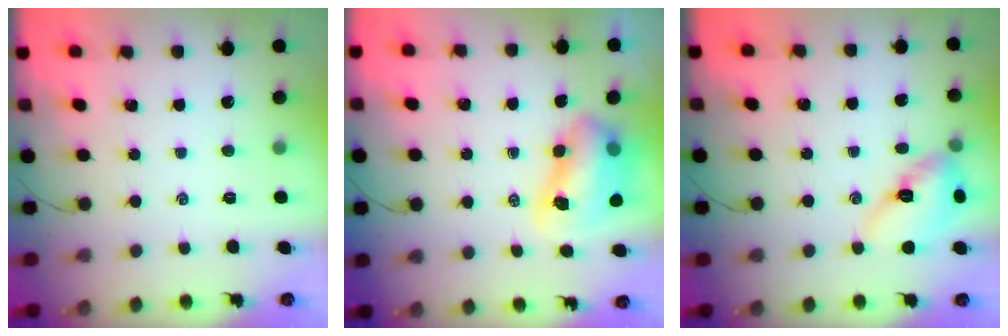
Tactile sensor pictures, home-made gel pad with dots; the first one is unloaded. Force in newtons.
{"total": 9.9, "press": 9.6, "slide": 2.1}
{"total": 12.3, "press": 12.2, "slide": 1.6}